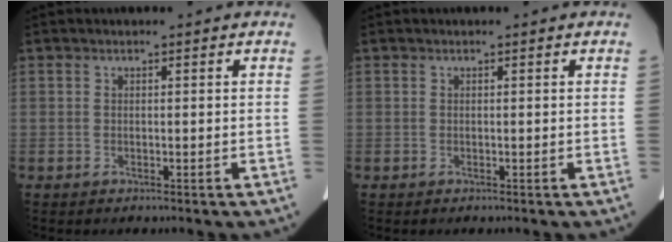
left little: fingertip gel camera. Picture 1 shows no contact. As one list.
[{"total": 0.0}]